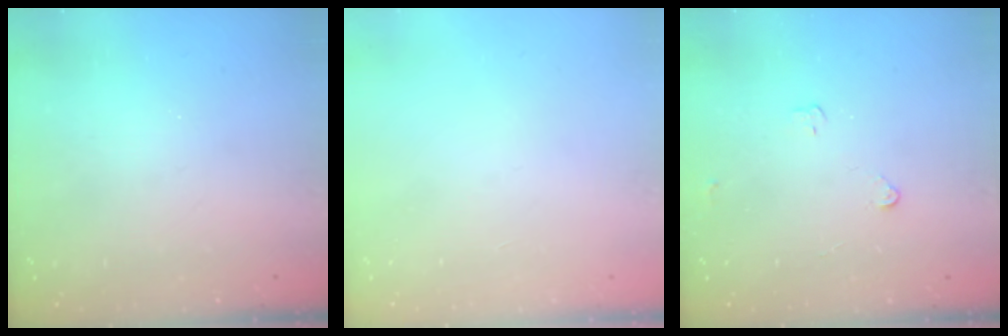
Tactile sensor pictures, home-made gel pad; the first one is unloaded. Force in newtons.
{"total": 0.0}
{"total": 3.3, "press": 3.3, "slide": 0.5}